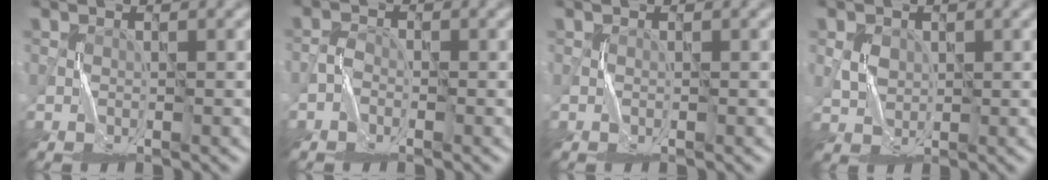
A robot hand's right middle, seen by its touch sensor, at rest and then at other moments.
{"total": 1.0, "force": [-0.8, 0.5, 0.2], "torque": [-0.001, 0.006, -0.018]}
{"total": 0.0}
{"total": 1.7, "force": [0.8, 1.4, 0.6], "torque": [-0.014, -0.003, 0.016]}